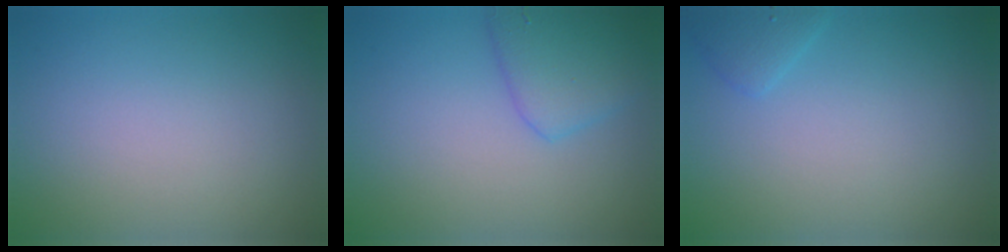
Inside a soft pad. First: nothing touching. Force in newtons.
{"total": 3.3, "press": 3.3, "slide": 0.2}
{"total": 1.3, "press": 1.3, "slide": 0.2}